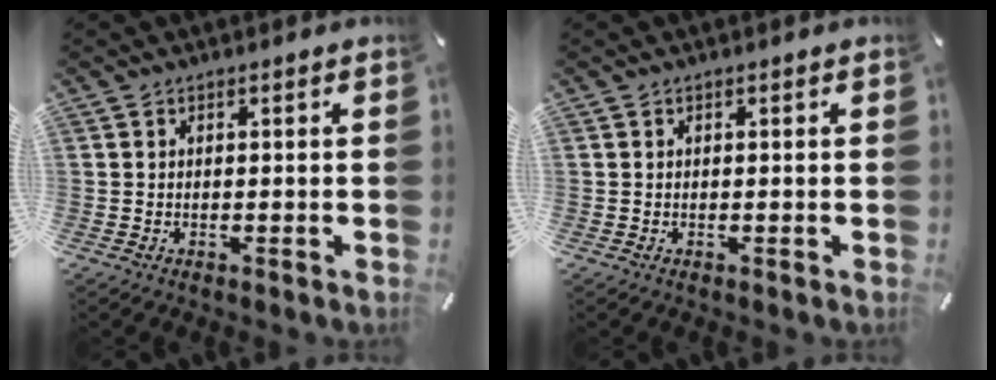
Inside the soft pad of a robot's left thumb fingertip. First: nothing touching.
{"total": 0.0}